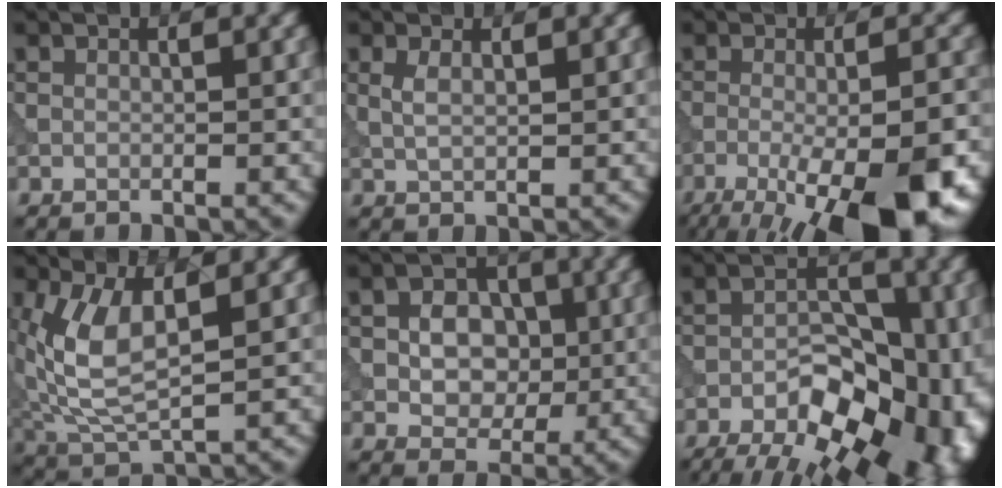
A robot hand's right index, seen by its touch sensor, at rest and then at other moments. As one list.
[{"total": 1.6, "force": [0.5, 0.6, 1.4], "torque": [-0.031, -0.001, 0.013]}, {"total": 13.3, "force": [-6.4, 3.9, 11.0], "torque": [-0.147, -0.017, -0.098]}, {"total": 7.0, "force": [1.2, 3.3, 6.0], "torque": [-0.139, -0.001, 0.024]}, {"total": 5.4, "force": [0.1, 4.1, 3.4], "torque": [-0.049, 0.005, -0.003]}, {"total": 17.9, "force": [-8.4, 9.4, 12.8], "torque": [-0.131, 0.003, -0.110]}]